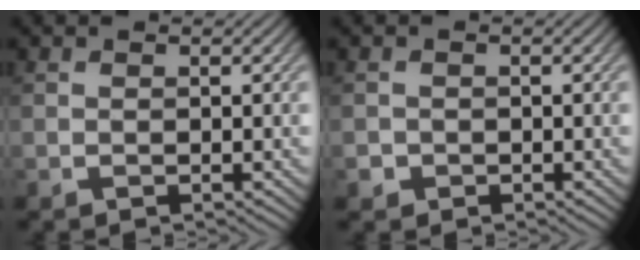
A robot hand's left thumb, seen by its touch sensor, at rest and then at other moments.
{"total": 1.2, "force": [-0.6, 1.1, 0.1], "torque": [0.001, -0.005, -0.014]}